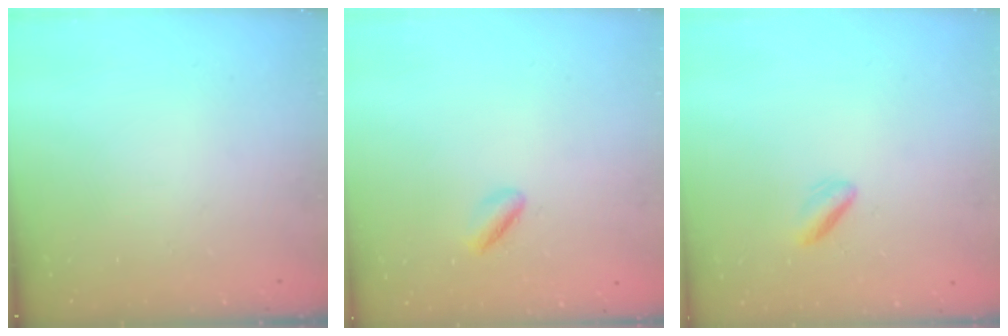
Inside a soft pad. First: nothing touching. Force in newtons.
{"total": 1.6, "press": 1.5, "slide": 0.4}
{"total": 1.2, "press": 0.8, "slide": 0.8}